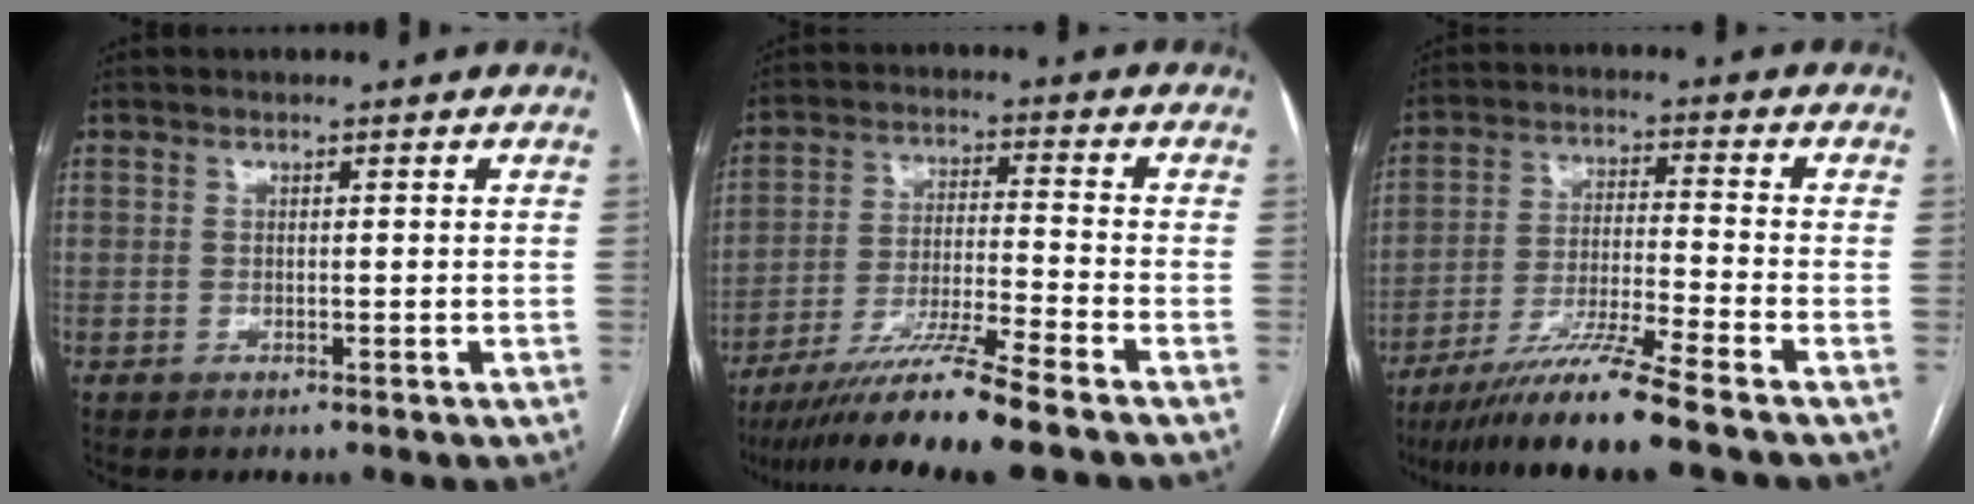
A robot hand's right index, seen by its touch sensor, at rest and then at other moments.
{"total": 11.5, "force": [-9.2, -1.9, 6.7], "torque": [-0.114, -0.030, -0.164]}
{"total": 10.6, "force": [-8.4, -1.9, 6.2], "torque": [-0.109, -0.031, -0.153]}